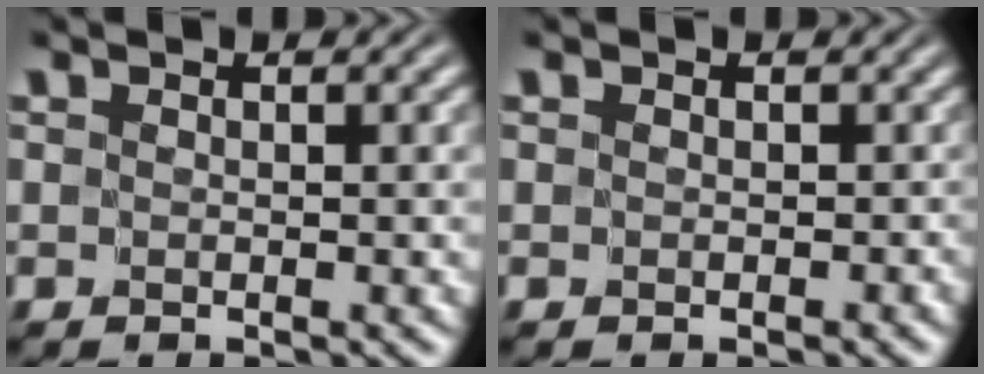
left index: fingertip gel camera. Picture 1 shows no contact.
{"total": 0.9, "force": [-0.2, 0.9, 0.1], "torque": [0.014, 0.003, -0.001]}